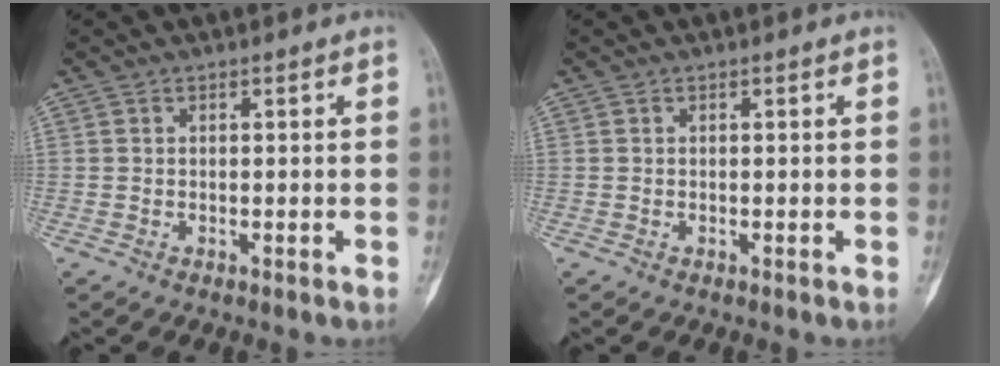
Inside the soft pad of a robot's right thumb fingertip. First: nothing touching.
{"total": 0.0}